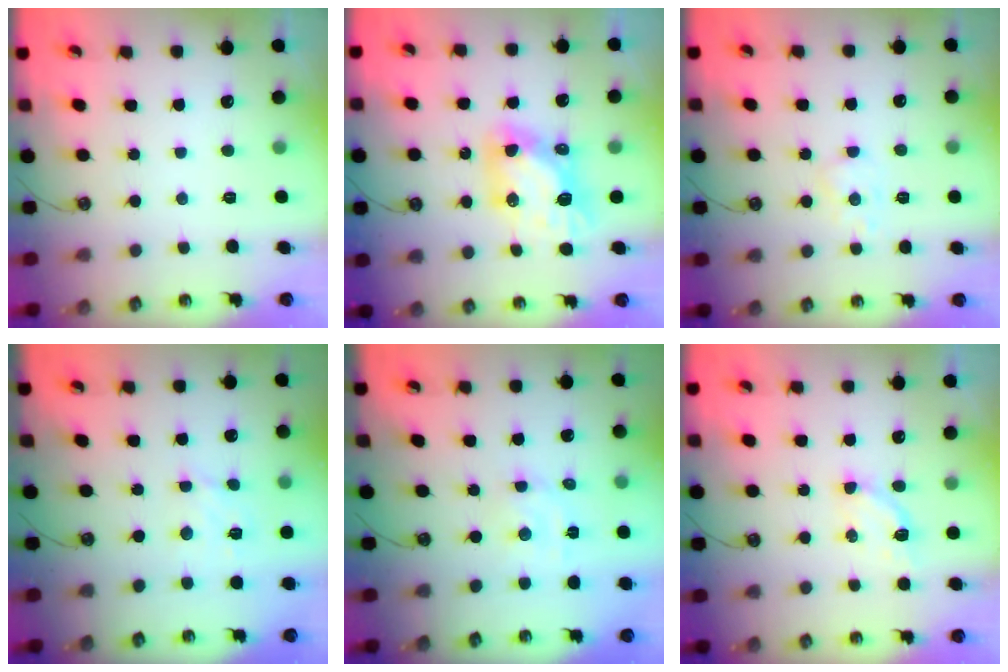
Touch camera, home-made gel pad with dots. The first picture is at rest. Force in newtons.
{"total": 9.2, "press": 9.1, "slide": 1.0}
{"total": 4.8, "press": 4.7, "slide": 1.2}
{"total": 5.3, "press": 5.2, "slide": 1.0}
{"total": 3.0, "press": 3.0, "slide": 0.3}
{"total": 4.9, "press": 4.8, "slide": 0.9}